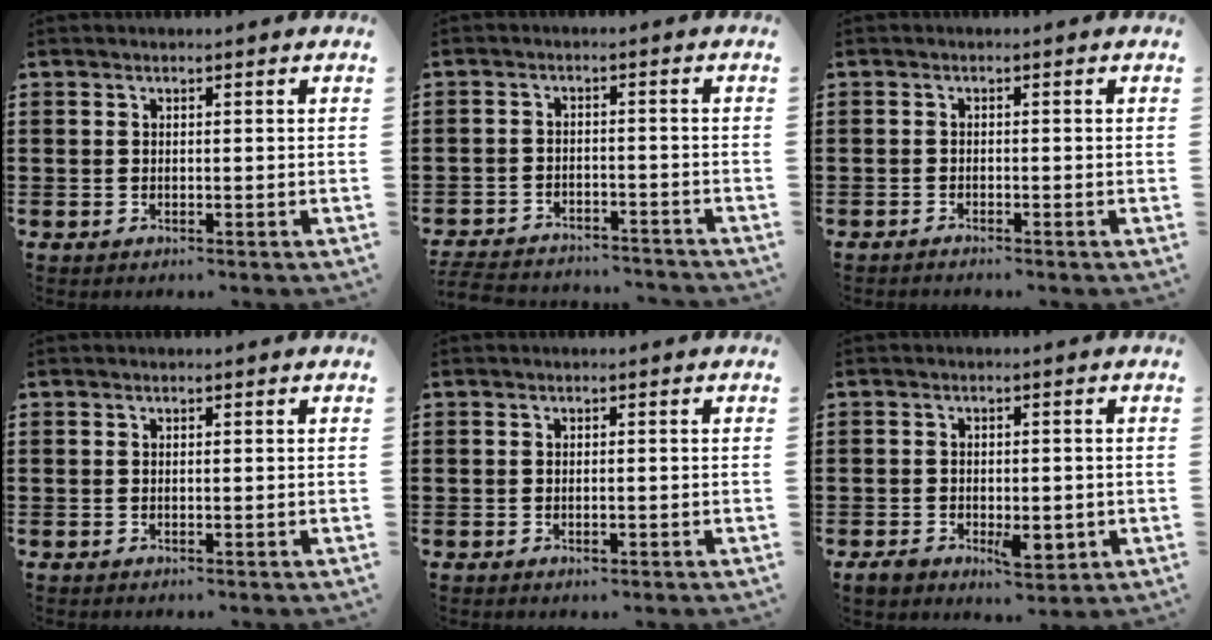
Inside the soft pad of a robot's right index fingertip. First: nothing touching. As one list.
[{"total": 4.0, "force": [-4.0, 0.3, 0.2], "torque": [-0.013, -0.001, -0.086]}, {"total": 0.9, "force": [-0.8, 0.0, 0.1], "torque": [-0.003, 0.000, -0.018]}, {"total": 0.0}, {"total": 0.9, "force": [-0.3, 0.3, 0.7], "torque": [-0.014, -0.005, -0.004]}, {"total": 4.7, "force": [-1.8, 2.7, 3.5], "torque": [-0.064, 0.006, -0.031]}]